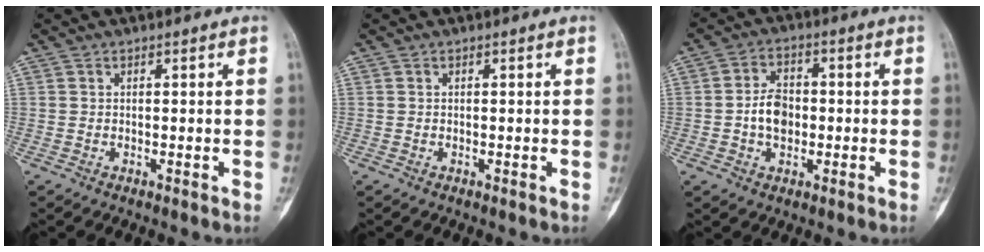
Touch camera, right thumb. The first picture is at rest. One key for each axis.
{"total": 0.0}
{"total": 6.5, "fx": -0.8, "fy": 4.6, "fz": 4.5, "tx": -0.063, "ty": 0.015, "tz": -0.017}